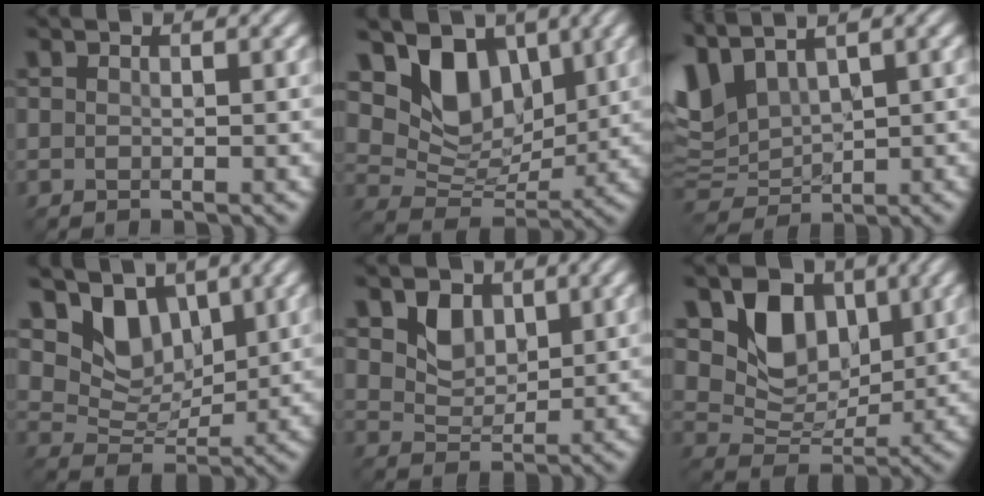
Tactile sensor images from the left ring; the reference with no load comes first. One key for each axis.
{"total": 6.7, "fx": 2.8, "fy": 4.6, "fz": 3.9, "tx": -0.069, "ty": -0.013, "tz": 0.049}
{"total": 6.2, "fx": 2.6, "fy": 3.3, "fz": 4.6, "tx": -0.117, "ty": 0.011, "tz": 0.054}
{"total": 4.7, "fx": 2.4, "fy": 3.2, "fz": 2.4, "tx": -0.052, "ty": -0.011, "tz": 0.041}
{"total": 3.0, "fx": 1.2, "fy": 2.3, "fz": 1.5, "tx": -0.037, "ty": -0.005, "tz": 0.024}
{"total": 6.0, "fx": 2.0, "fy": 4.6, "fz": 3.3, "tx": -0.060, "ty": -0.010, "tz": 0.035}